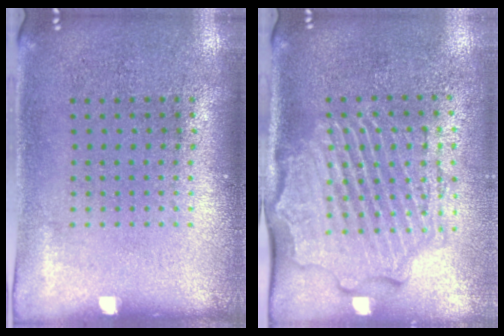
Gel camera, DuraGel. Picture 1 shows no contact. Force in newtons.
{"total": 2.6, "press": 2.3, "slide": 1.2}